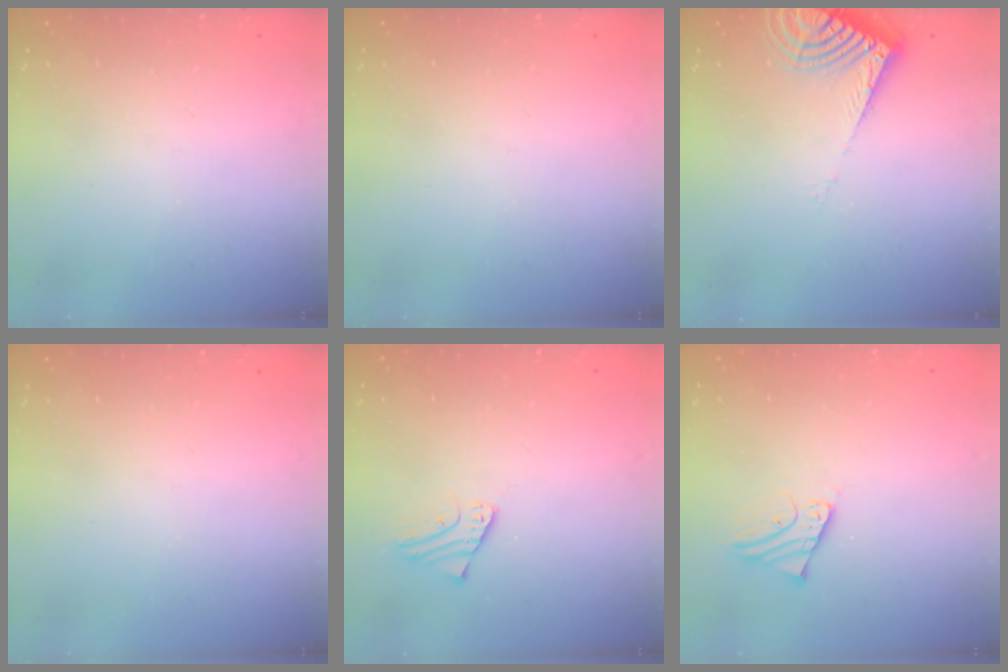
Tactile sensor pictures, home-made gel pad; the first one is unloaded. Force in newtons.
{"total": 0.0}
{"total": 10.0, "press": 9.9, "slide": 1.3}
{"total": 0.0}
{"total": 2.0, "press": 2.0, "slide": 0.1}
{"total": 2.6, "press": 2.6, "slide": 0.1}